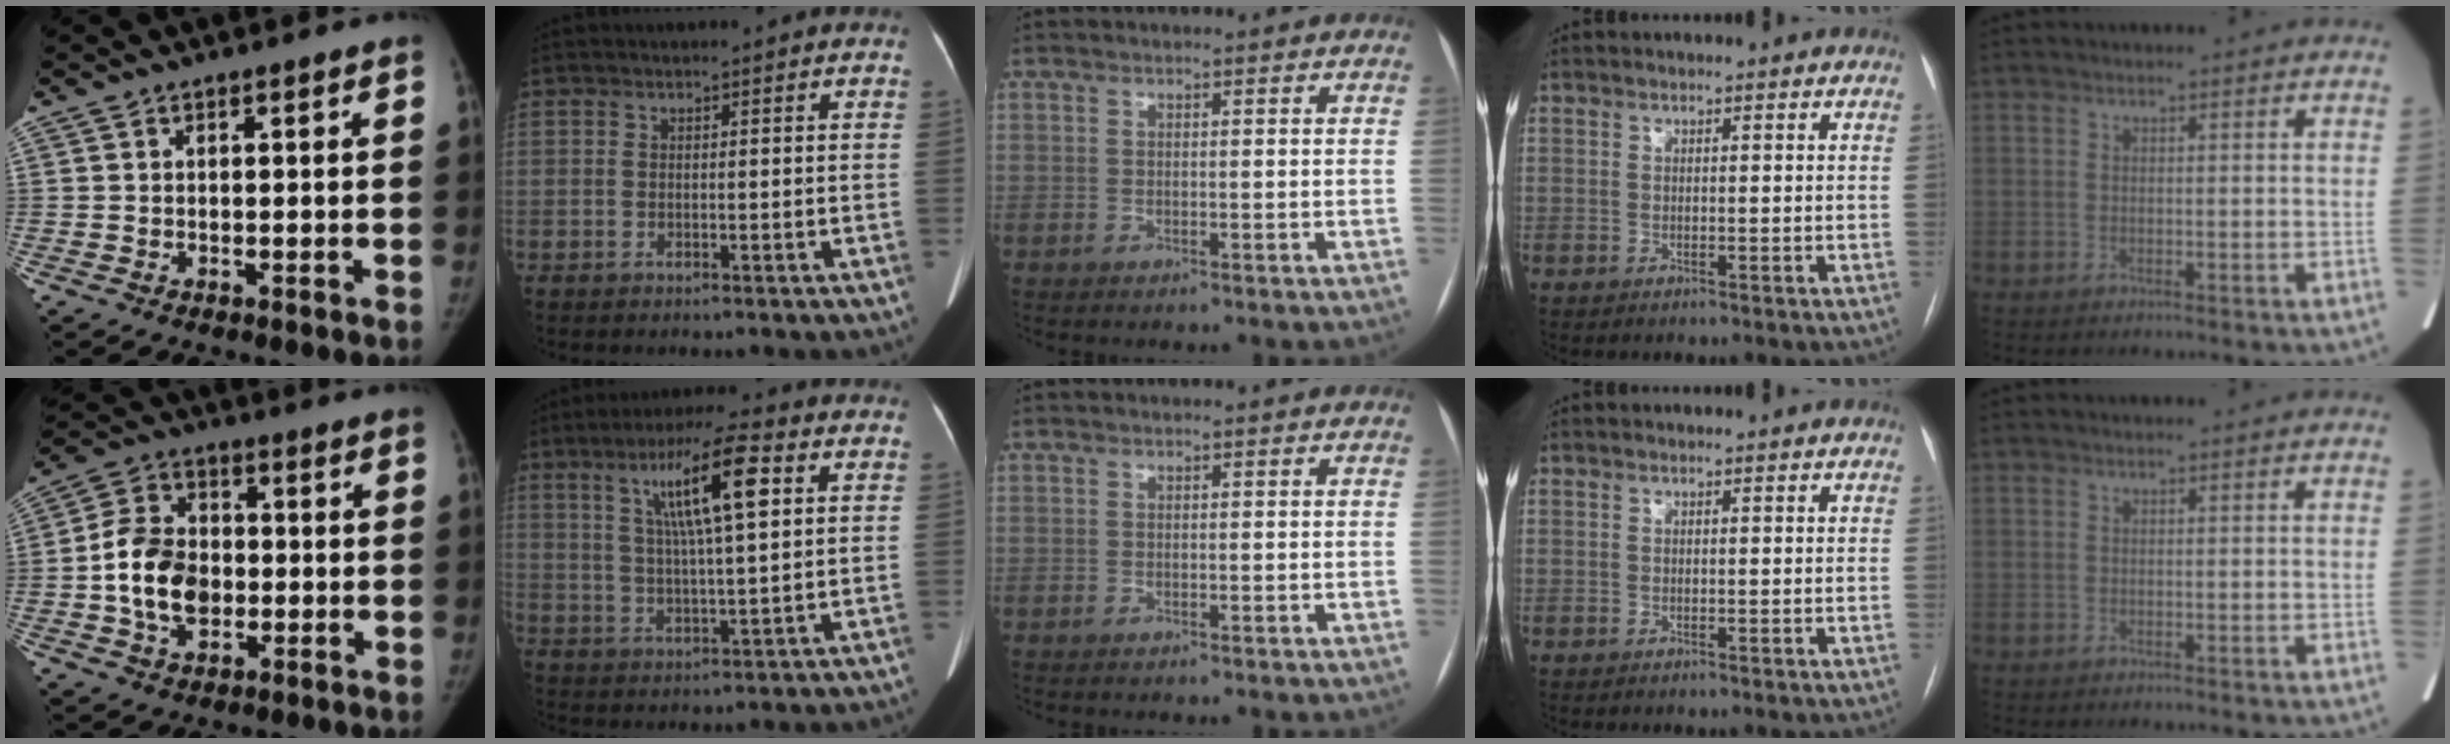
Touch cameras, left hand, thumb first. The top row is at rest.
{"thumb": {"total": 12.1, "force": [-1.6, 8.7, 8.2], "torque": [-0.131, 0.020, -0.033]}, "index": {"total": 11.7, "force": [4.1, 1.2, 10.9], "torque": [-0.193, 0.018, 0.070]}}